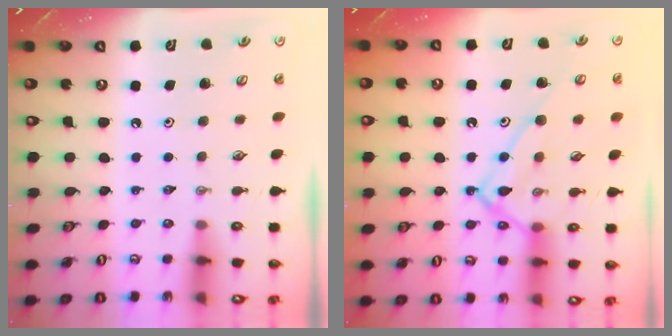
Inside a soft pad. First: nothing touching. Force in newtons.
{"total": 15.1, "press": 15.1, "slide": 1.1}